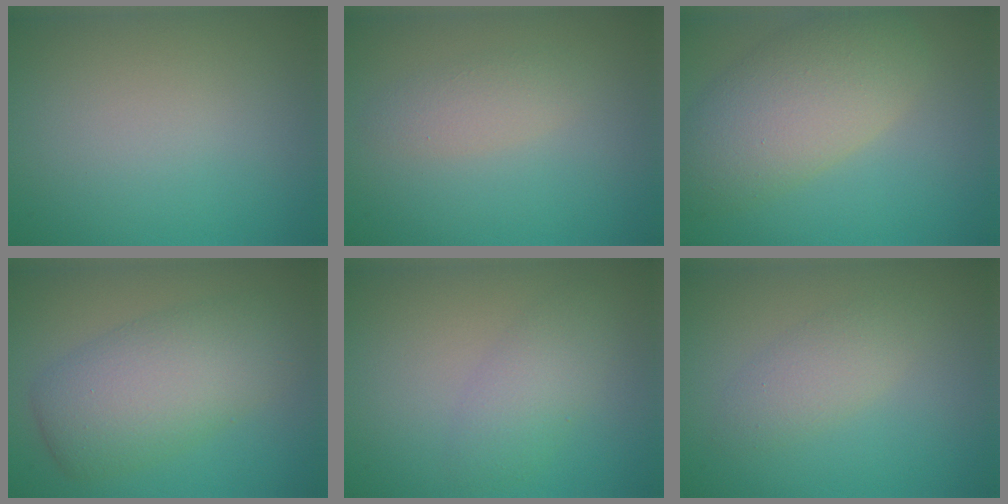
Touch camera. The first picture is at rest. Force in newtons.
{"total": 1.8, "press": 1.8, "slide": 0.0}
{"total": 6.7, "press": 6.7, "slide": 0.4}
{"total": 6.6, "press": 6.6, "slide": 0.2}
{"total": 3.0, "press": 3.0, "slide": 0.1}
{"total": 2.2, "press": 2.2, "slide": 0.0}